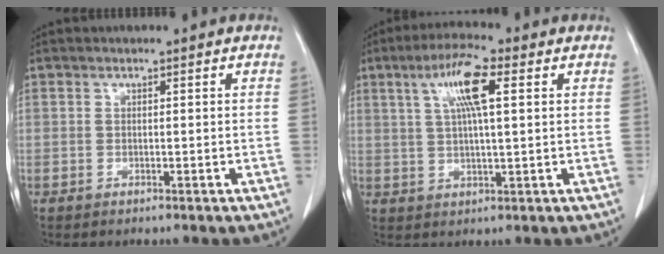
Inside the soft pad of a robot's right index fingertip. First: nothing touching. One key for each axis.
{"total": 8.3, "fx": 3.0, "fy": 1.1, "fz": 7.6, "tx": -0.147, "ty": 0.011, "tz": 0.052}